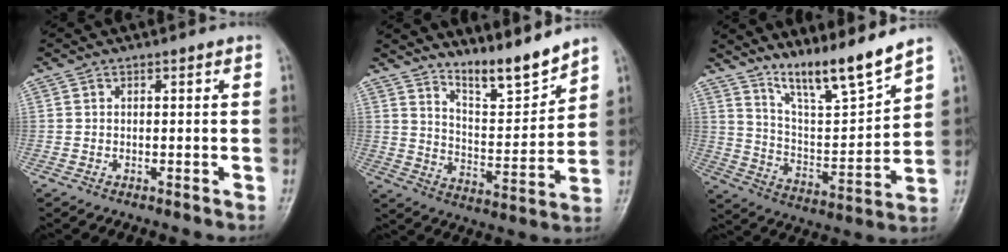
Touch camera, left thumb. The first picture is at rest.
{"total": 9.7, "force": [8.9, 1.0, 3.8], "torque": [-0.051, -0.074, 0.164]}
{"total": 12.4, "force": [10.5, 0.5, 6.6], "torque": [-0.103, -0.073, 0.195]}